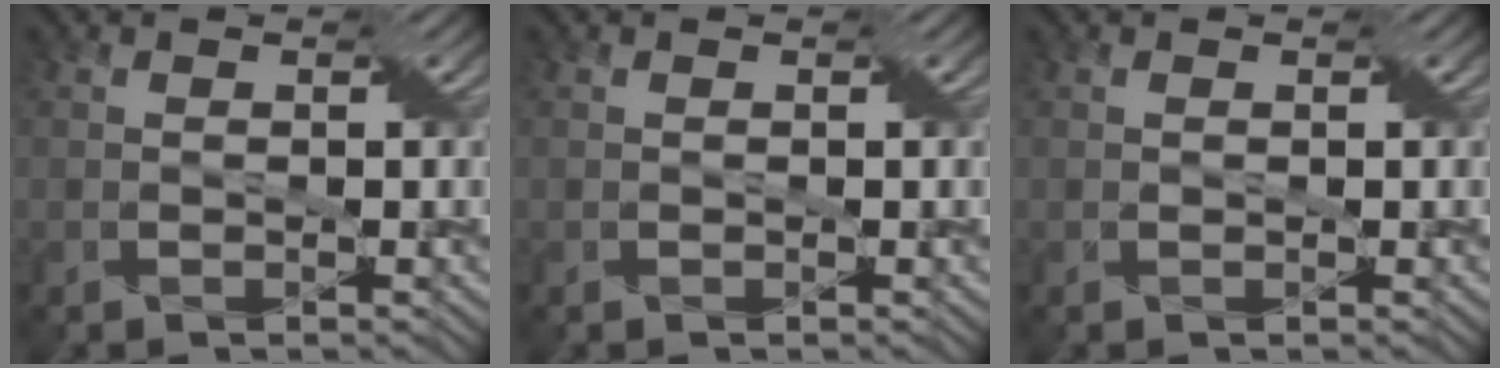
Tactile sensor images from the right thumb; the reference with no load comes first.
{"total": 0.0}
{"total": 0.0}